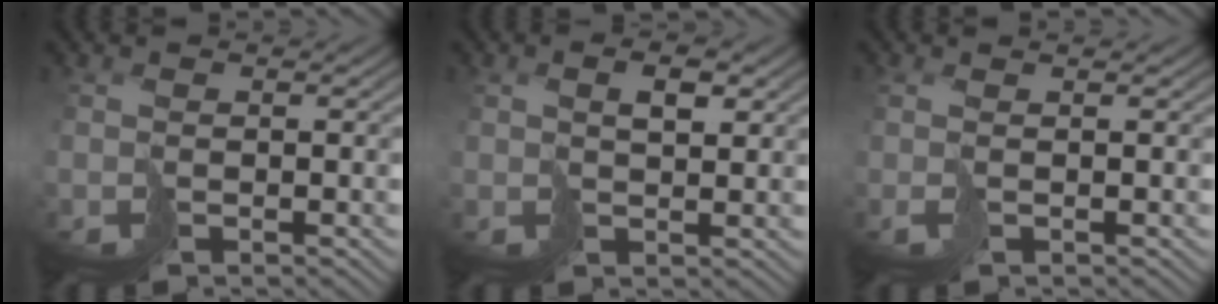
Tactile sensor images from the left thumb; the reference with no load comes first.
{"total": 2.7, "force": [1.5, 1.0, 2.0], "torque": [-0.038, 0.004, 0.030]}
{"total": 1.9, "force": [0.2, 0.5, 1.8], "torque": [-0.035, 0.003, 0.000]}